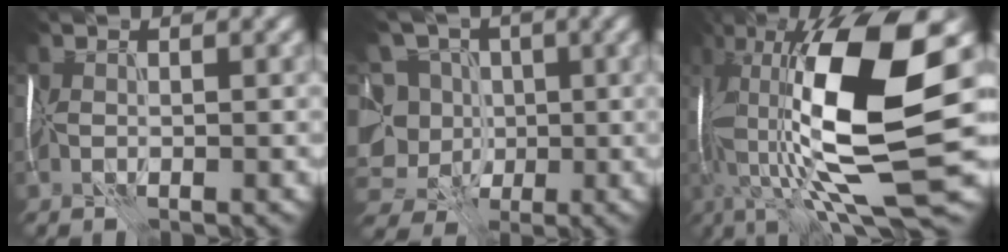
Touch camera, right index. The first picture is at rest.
{"total": 9.5, "force": [-0.8, 8.7, 3.8], "torque": [-0.086, 0.014, -0.029]}
{"total": 16.8, "force": [2.9, 5.1, 15.7], "torque": [-0.318, 0.002, 0.061]}